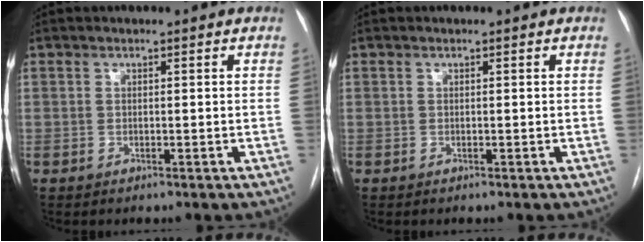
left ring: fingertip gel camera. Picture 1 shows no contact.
{"total": 0.0}